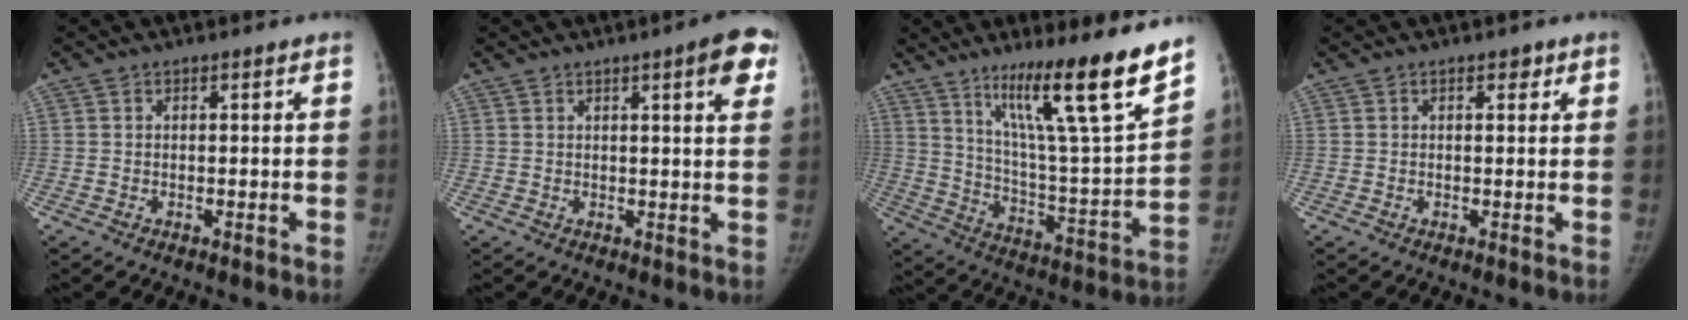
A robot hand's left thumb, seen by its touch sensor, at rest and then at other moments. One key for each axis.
{"total": 6.4, "fx": 3.1, "fy": 1.1, "fz": 5.5, "tx": -0.060, "ty": -0.008, "tz": 0.034}
{"total": 21.6, "fx": 14.6, "fy": 1.4, "fz": 15.9, "tx": -0.227, "ty": -0.075, "tz": 0.246}
{"total": 1.4, "fx": 0.8, "fy": 0.8, "fz": 0.8, "tx": 0.000, "ty": -0.001, "tz": 0.007}